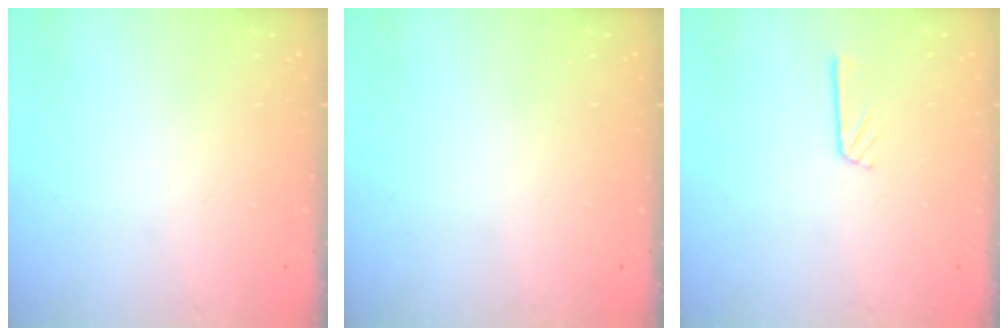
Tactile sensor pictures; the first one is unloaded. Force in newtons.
{"total": 0.0}
{"total": 2.8, "press": 2.8, "slide": 0.2}